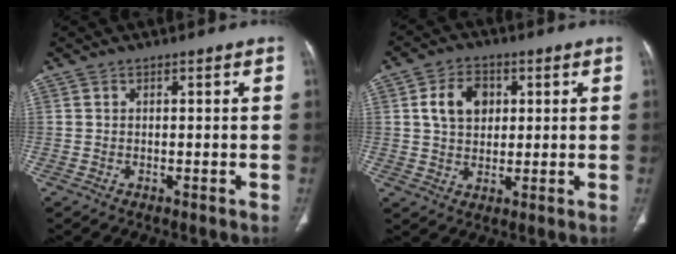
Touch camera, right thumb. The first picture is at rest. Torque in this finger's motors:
{"motor_torque": [0.98, 1.31, 0.61, -0.41, 0.00]}